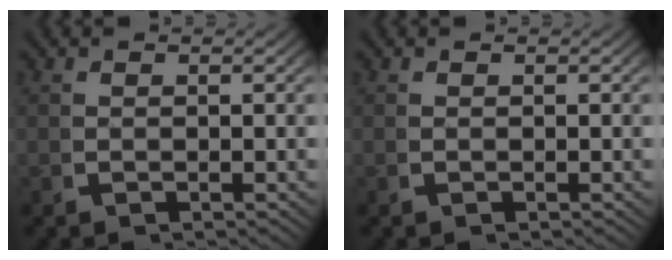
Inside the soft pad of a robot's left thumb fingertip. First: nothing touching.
{"total": 0.0}